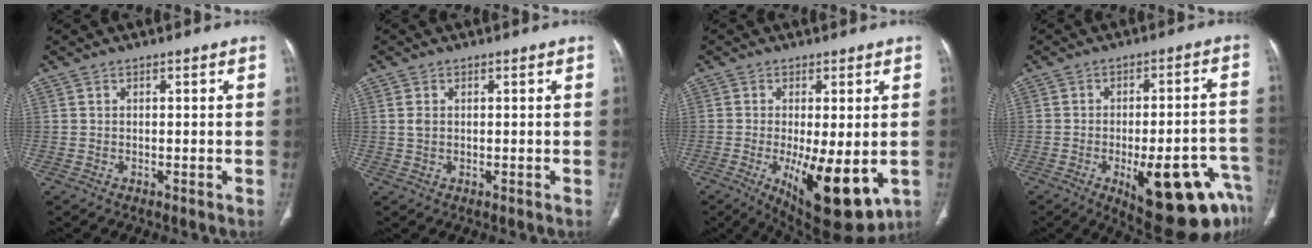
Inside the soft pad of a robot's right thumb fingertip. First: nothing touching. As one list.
[{"total": 1.6, "force": [0.3, 1.0, 1.2], "torque": [-0.030, 0.000, 0.008]}, {"total": 14.3, "force": [-3.6, 5.1, 12.9], "torque": [-0.193, -0.027, -0.038]}, {"total": 20.9, "force": [-9.7, 7.1, 17.1], "torque": [-0.146, 0.039, -0.116]}]